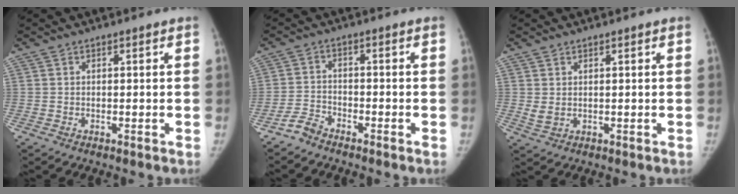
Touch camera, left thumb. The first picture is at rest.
{"total": 3.2, "force": [-3.0, 1.0, 0.6], "torque": [-0.011, 0.006, -0.062]}
{"total": 2.1, "force": [0.8, 1.2, 1.6], "torque": [-0.028, -0.007, 0.024]}